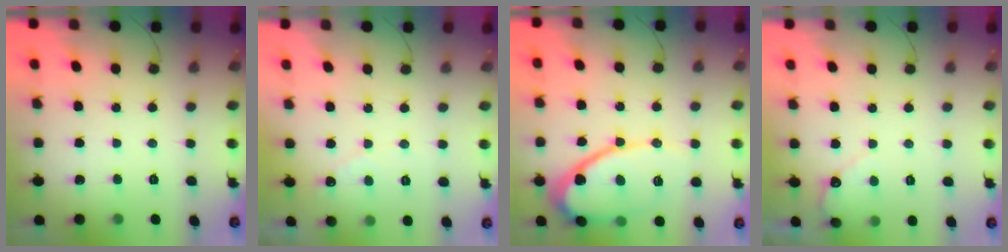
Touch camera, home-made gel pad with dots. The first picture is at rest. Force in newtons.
{"total": 2.7, "press": 2.7, "slide": 0.1}
{"total": 12.9, "press": 12.8, "slide": 1.5}
{"total": 3.3, "press": 3.3, "slide": 0.2}